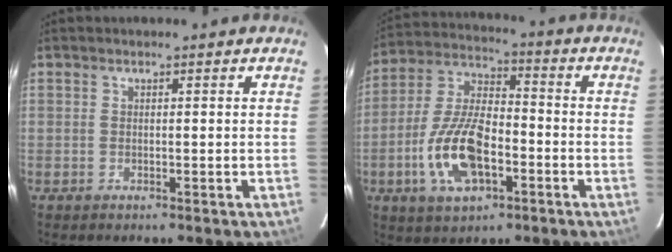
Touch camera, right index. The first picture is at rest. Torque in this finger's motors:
{"motor_torque": [1.30, -0.84, 0.41, 0.21]}